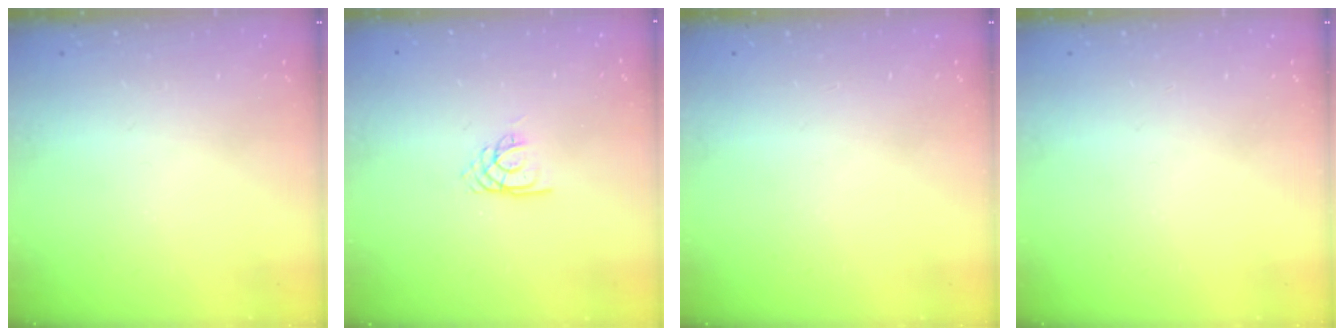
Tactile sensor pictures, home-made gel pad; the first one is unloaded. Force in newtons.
{"total": 1.9, "press": 1.9, "slide": 0.2}
{"total": 0.0}
{"total": 0.0}